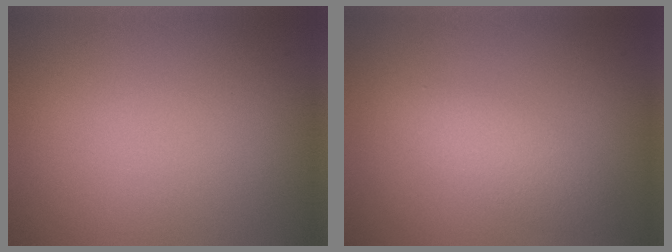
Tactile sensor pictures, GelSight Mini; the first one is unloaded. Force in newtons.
{"total": 2.8, "press": 2.8, "slide": 0.1}